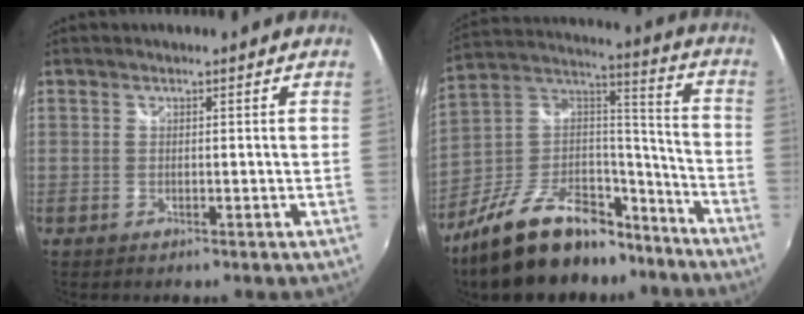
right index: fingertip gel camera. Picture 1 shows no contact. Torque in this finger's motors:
{"motor_torque": [-0.06, -0.79, -0.17, -0.17]}